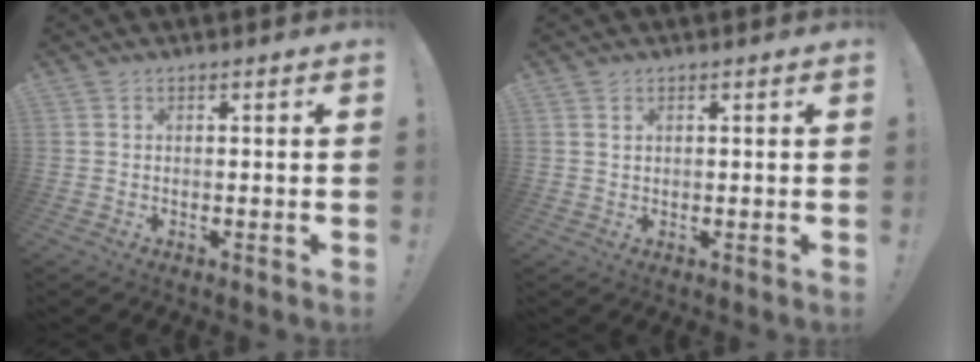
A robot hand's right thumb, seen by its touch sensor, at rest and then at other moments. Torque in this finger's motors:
{"motor_torque": [-0.16, -0.08, 0.06, 0.16, -0.09]}